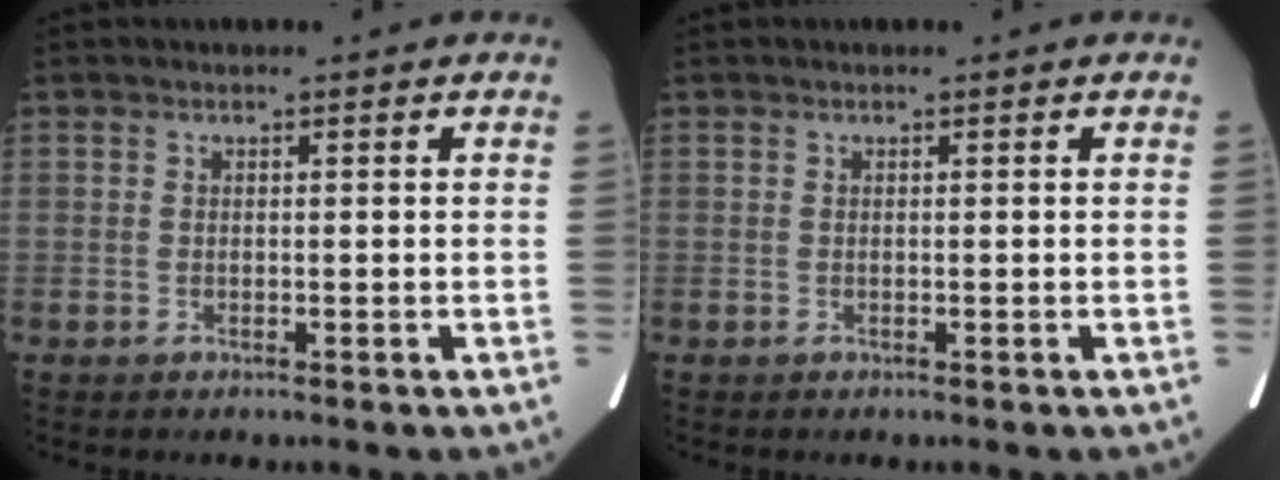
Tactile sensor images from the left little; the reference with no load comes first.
{"total": 0.0}